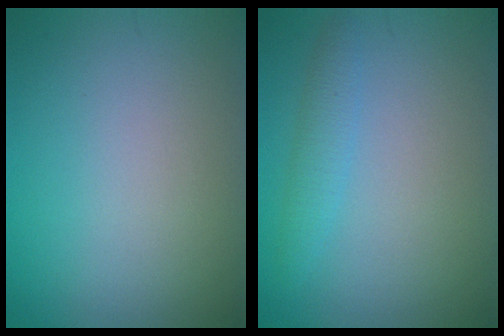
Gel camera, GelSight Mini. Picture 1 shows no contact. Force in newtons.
{"total": 1.7, "press": 1.7, "slide": 0.0}